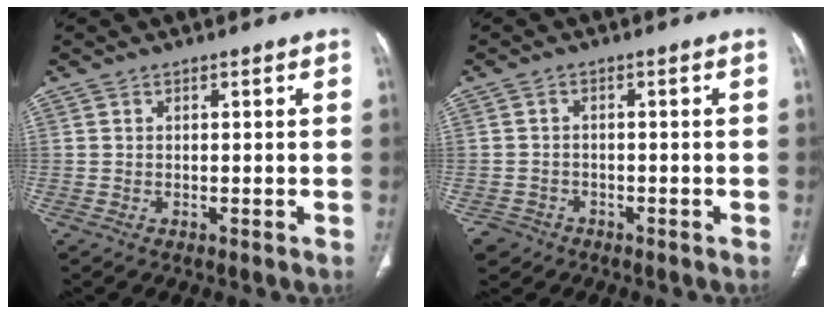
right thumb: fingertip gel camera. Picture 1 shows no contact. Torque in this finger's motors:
{"motor_torque": [-0.02, -0.17, -0.24, 0.09, 0.02]}